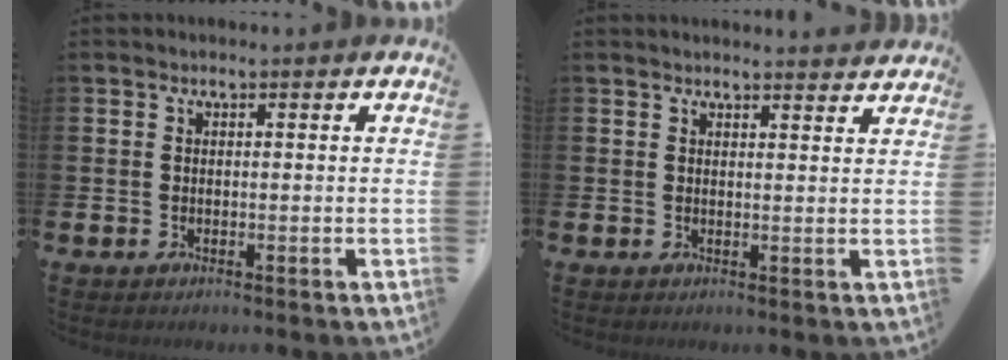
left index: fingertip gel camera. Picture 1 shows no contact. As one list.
[{"total": 2.0, "force": [2.0, 0.0, -0.1], "torque": [0.015, -0.016, 0.033]}]